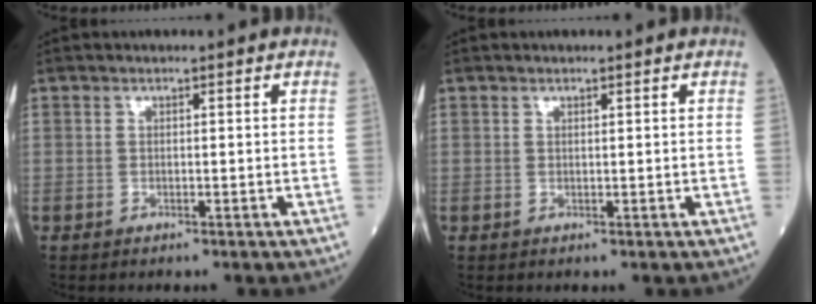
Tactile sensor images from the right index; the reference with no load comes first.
{"total": 0.0}